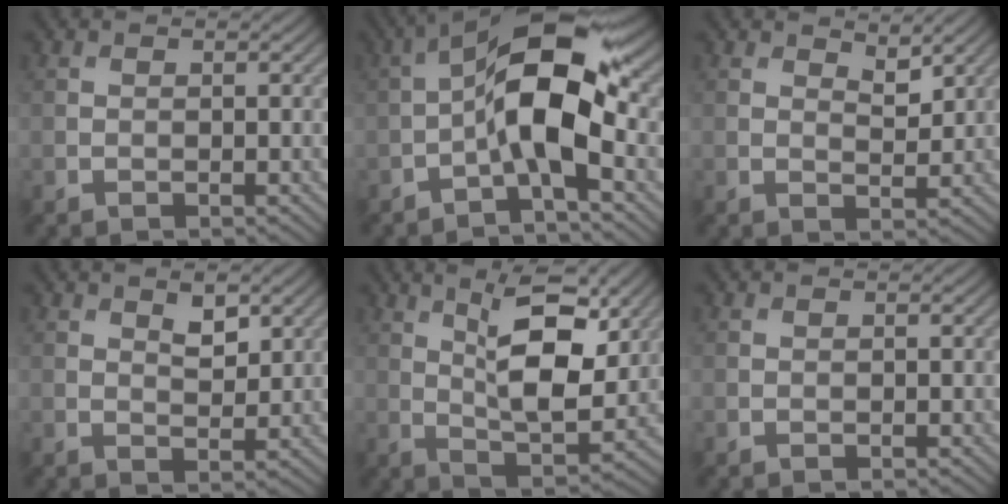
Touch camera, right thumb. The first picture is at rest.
{"total": 10.5, "force": [-1.7, 3.6, 9.7], "torque": [-0.170, 0.023, -0.043]}
{"total": 2.7, "force": [2.1, 0.9, 1.5], "torque": [-0.025, -0.008, 0.037]}
{"total": 2.8, "force": [1.6, 1.2, 2.0], "torque": [-0.034, -0.005, 0.030]}
{"total": 11.2, "force": [4.5, 3.9, 9.5], "torque": [-0.153, -0.003, 0.072]}
{"total": 0.0}